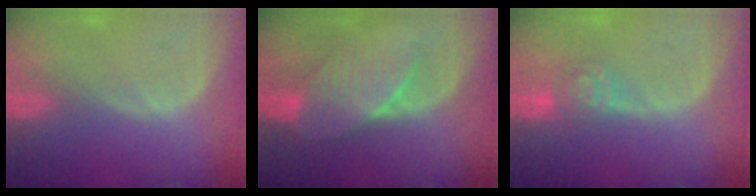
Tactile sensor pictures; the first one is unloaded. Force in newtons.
{"total": 7.2, "press": 6.6, "slide": 2.8}
{"total": 4.5, "press": 4.2, "slide": 1.6}